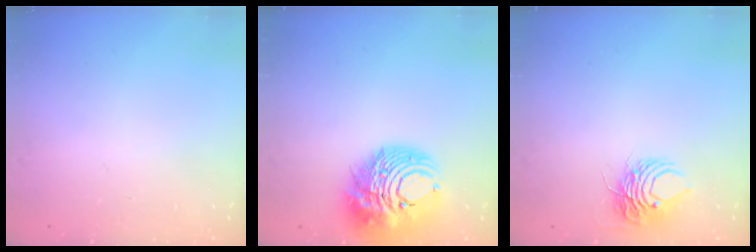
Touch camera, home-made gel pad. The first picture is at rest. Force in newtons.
{"total": 16.5, "press": 16.4, "slide": 2.1}
{"total": 7.6, "press": 7.6, "slide": 0.5}